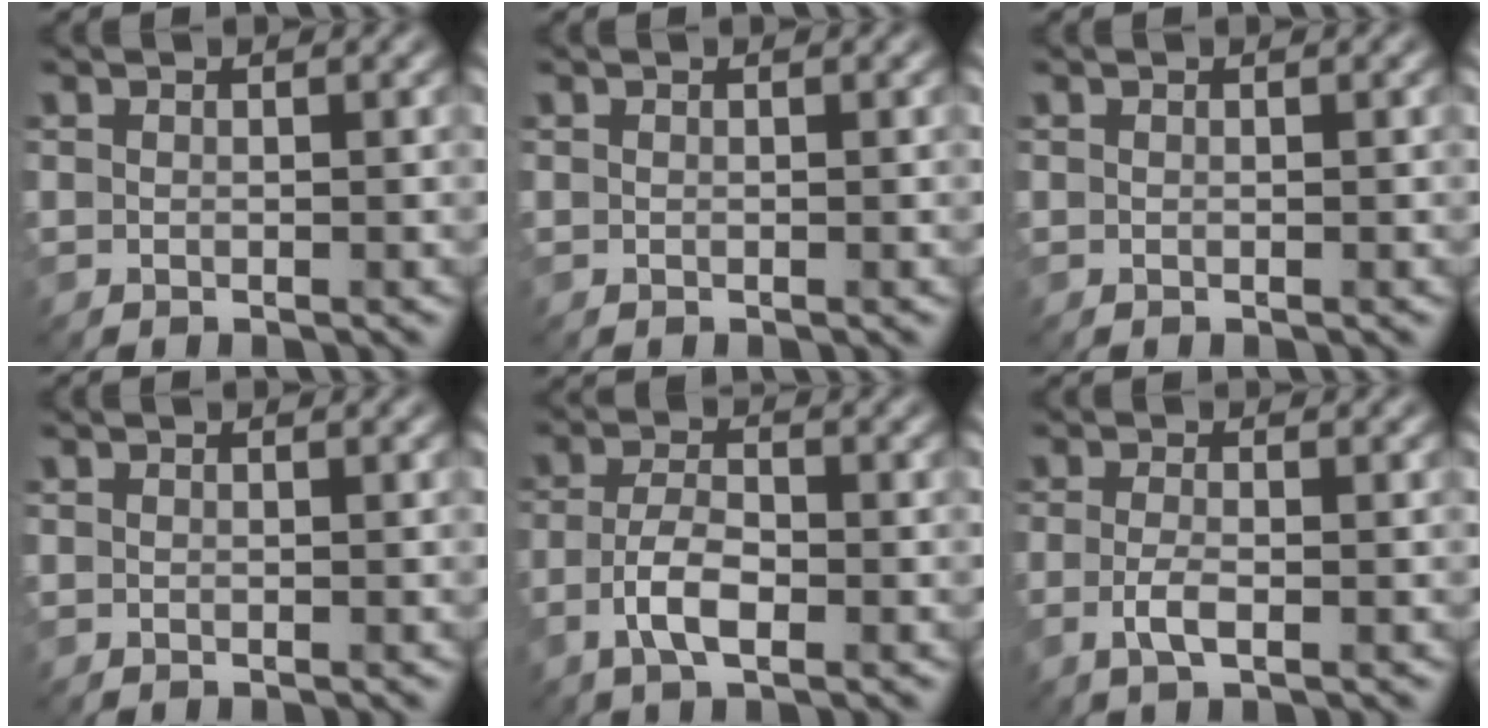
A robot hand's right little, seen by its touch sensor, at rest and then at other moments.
{"total": 0.0}
{"total": 0.0}
{"total": 0.0}
{"total": 3.6, "force": [-1.6, 1.3, 3.0], "torque": [-0.061, 0.006, -0.036]}
{"total": 2.0, "force": [-0.7, 0.6, 1.8], "torque": [-0.041, 0.001, -0.018]}